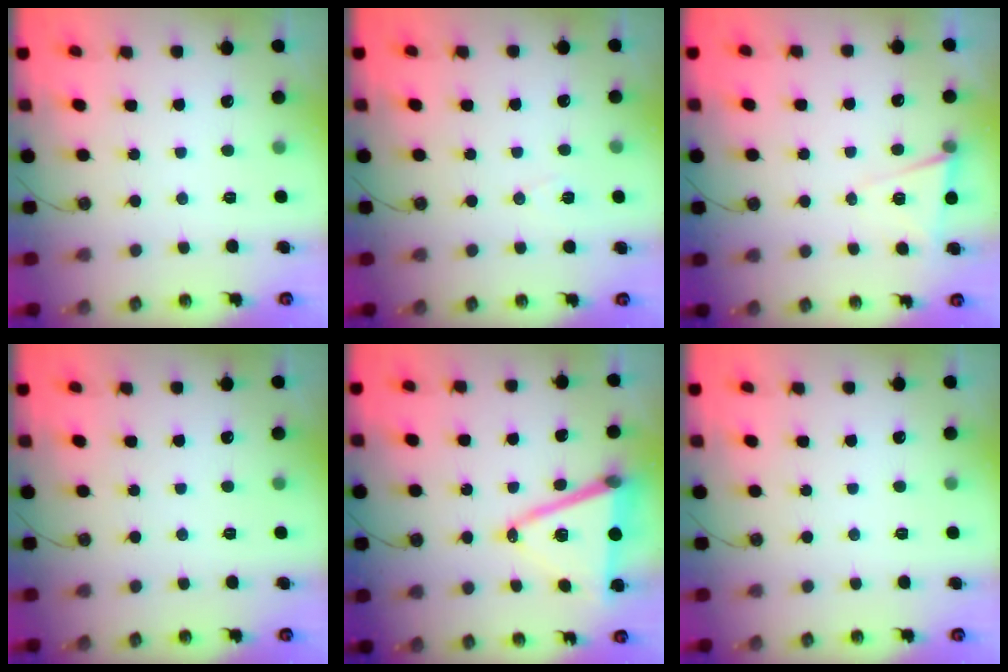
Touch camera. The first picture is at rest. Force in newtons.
{"total": 6.7, "press": 5.1, "slide": 4.3}
{"total": 5.6, "press": 4.2, "slide": 3.7}
{"total": 0.0}
{"total": 14.4, "press": 13.8, "slide": 4.0}
{"total": 0.0}